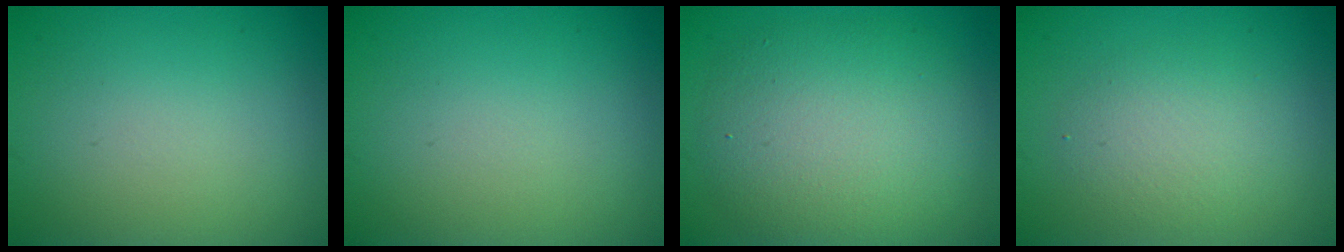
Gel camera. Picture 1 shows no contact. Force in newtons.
{"total": 0.0}
{"total": 7.3, "press": 7.3, "slide": 0.5}
{"total": 2.9, "press": 2.9, "slide": 0.2}